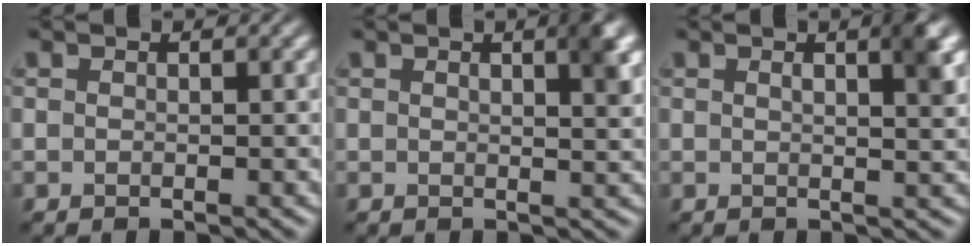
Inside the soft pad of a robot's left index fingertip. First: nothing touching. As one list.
[{"total": 3.3, "force": [1.4, 1.0, 2.8], "torque": [-0.029, 0.007, 0.018]}, {"total": 3.6, "force": [1.4, 1.0, 3.1], "torque": [-0.032, 0.009, 0.017]}]